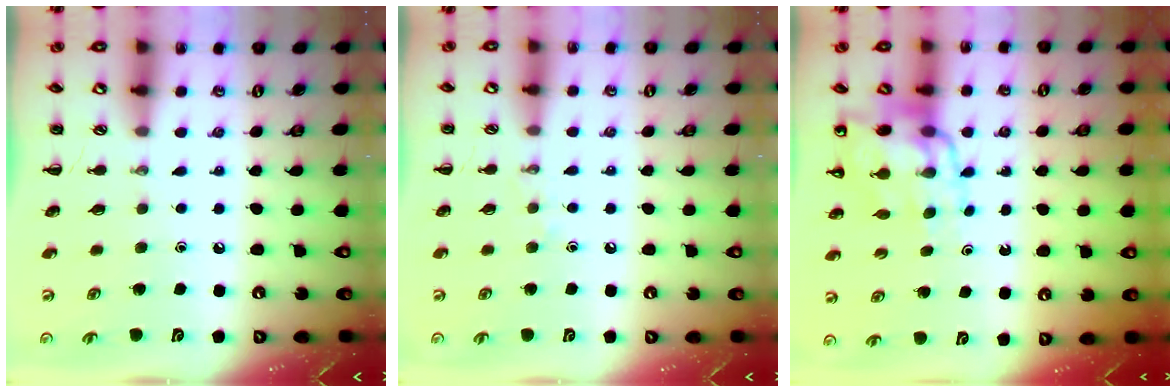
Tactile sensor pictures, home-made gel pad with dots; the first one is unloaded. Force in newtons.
{"total": 3.5, "press": 3.4, "slide": 0.9}
{"total": 13.9, "press": 13.4, "slide": 3.8}